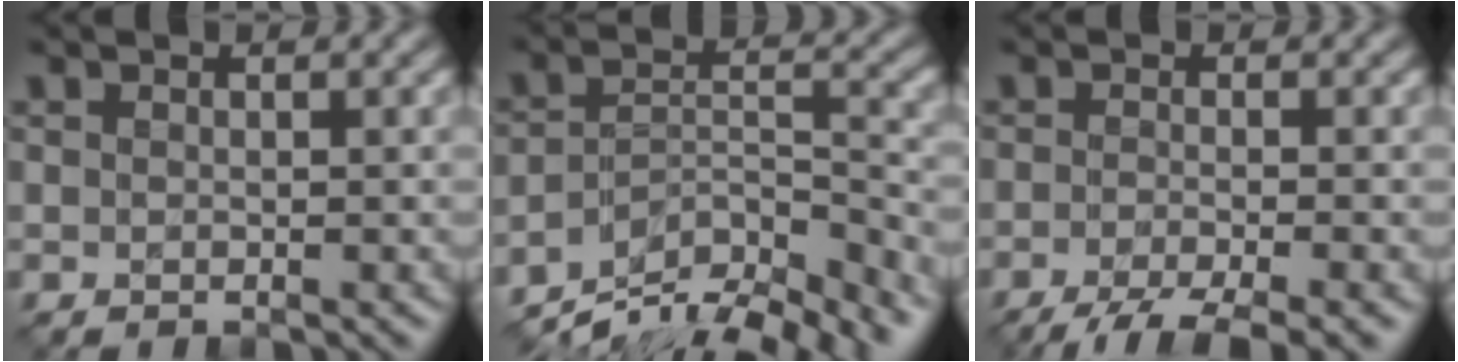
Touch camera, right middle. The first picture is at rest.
{"total": 10.6, "force": [-8.9, 3.2, 4.8], "torque": [-0.079, 0.001, -0.139]}
{"total": 5.3, "force": [-3.6, 1.1, 3.8], "torque": [-0.048, -0.005, -0.069]}